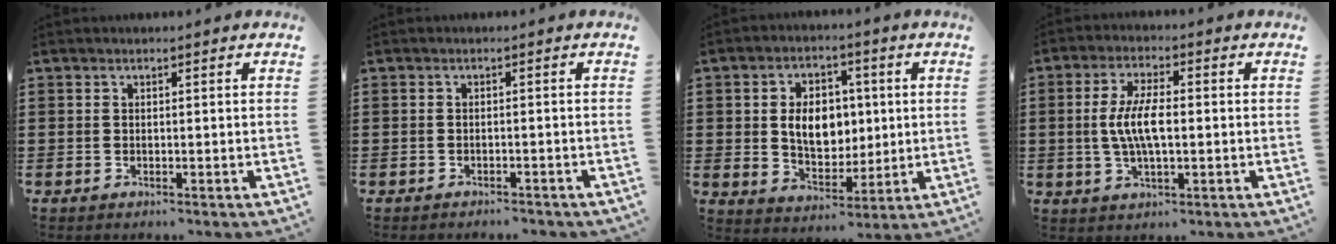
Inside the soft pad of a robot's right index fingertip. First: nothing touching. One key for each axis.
{"total": 1.1, "fx": -1.0, "fy": 0.0, "fz": 0.3, "tx": -0.009, "ty": -0.001, "tz": -0.021}
{"total": 7.9, "fx": 0.9, "fy": 5.7, "fz": 5.4, "tx": -0.094, "ty": 0.011, "tz": 0.013}
{"total": 6.8, "fx": -0.2, "fy": 2.4, "fz": 6.3, "tx": -0.141, "ty": -0.003, "tz": -0.012}